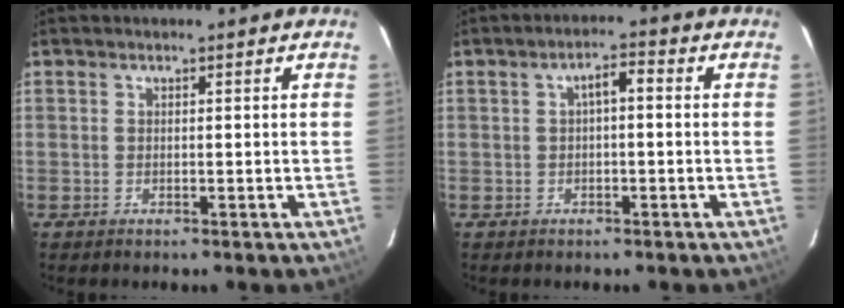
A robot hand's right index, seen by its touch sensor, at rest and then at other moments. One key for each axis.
{"total": 2.9, "fx": -0.1, "fy": 1.0, "fz": 2.7, "tx": -0.049, "ty": 0.013, "tz": -0.001}